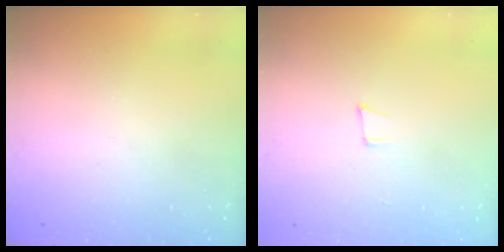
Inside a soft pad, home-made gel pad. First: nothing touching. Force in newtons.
{"total": 5.0, "press": 4.2, "slide": 2.7}